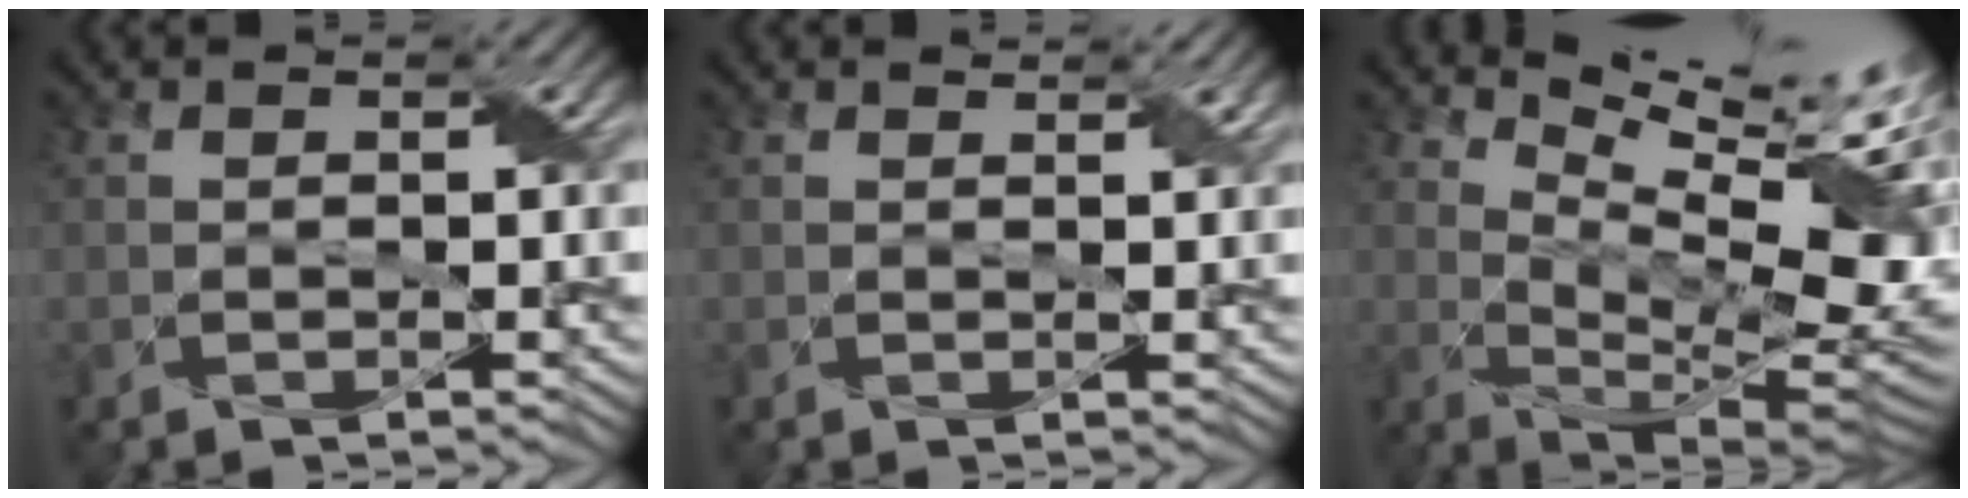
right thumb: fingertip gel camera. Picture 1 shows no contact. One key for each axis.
{"total": 1.4, "fx": 1.2, "fy": 0.3, "fz": 0.6, "tx": -0.017, "ty": 0.002, "tz": 0.020}
{"total": 14.1, "fx": 7.6, "fy": 3.6, "fz": 11.3, "tx": -0.200, "ty": 0.003, "tz": 0.120}